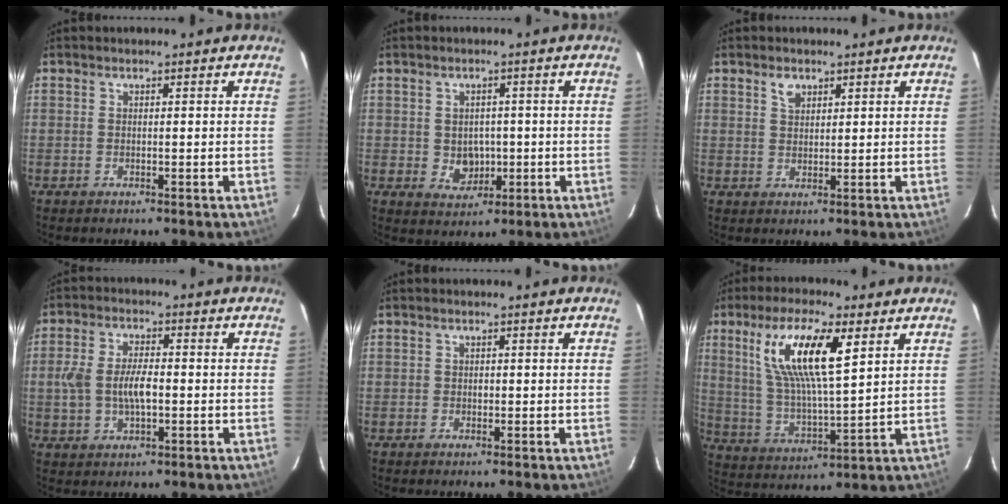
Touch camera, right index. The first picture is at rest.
{"total": 4.9, "force": [-0.5, 4.2, 2.4], "torque": [-0.045, 0.004, 0.005]}
{"total": 2.5, "force": [1.6, 1.5, 1.1], "torque": [-0.017, 0.007, 0.030]}
{"total": 7.7, "force": [-0.8, 4.1, 6.5], "torque": [-0.136, 0.008, -0.012]}
{"total": 0.8, "force": [-0.2, 0.7, 0.3], "torque": [-0.004, 0.001, -0.003]}
{"total": 15.3, "force": [6.7, 4.0, 13.2], "torque": [-0.249, 0.007, 0.132]}